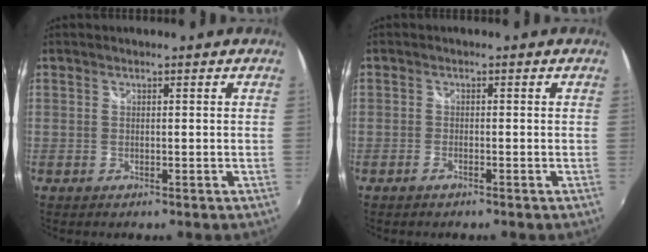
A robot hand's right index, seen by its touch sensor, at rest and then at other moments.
{"total": 1.1, "force": [-0.9, 0.3, 0.4], "torque": [-0.013, -0.002, -0.021]}